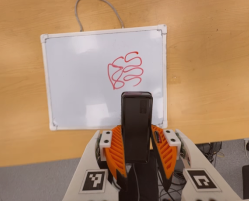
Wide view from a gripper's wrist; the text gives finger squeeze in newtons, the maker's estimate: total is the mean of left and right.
{"total": 4.1, "left": 2.7, "right": 5.6}